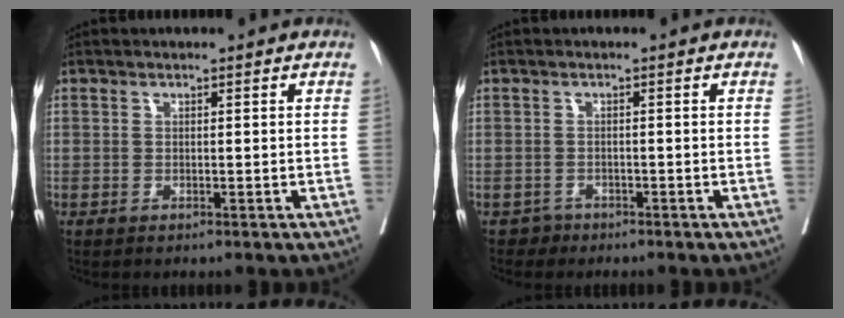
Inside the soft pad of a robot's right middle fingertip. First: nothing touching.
{"total": 1.4, "force": [-1.1, 0.7, -0.4], "torque": [0.009, 0.005, -0.020]}